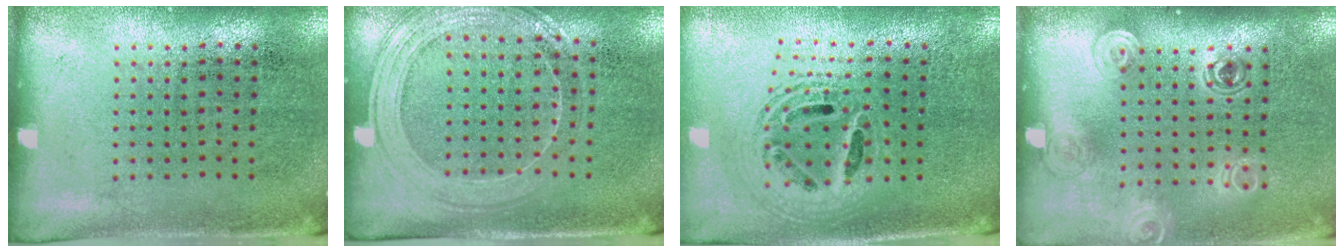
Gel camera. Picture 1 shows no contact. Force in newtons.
{"total": 1.5, "press": 1.4, "slide": 0.3}
{"total": 2.0, "press": 1.6, "slide": 1.2}
{"total": 1.4, "press": 1.2, "slide": 0.8}